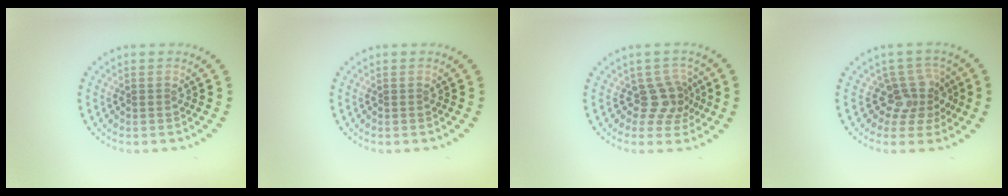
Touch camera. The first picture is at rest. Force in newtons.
{"total": 0.0}
{"total": 2.9, "press": 2.1, "slide": 1.9}
{"total": 3.1, "press": 2.6, "slide": 1.8}